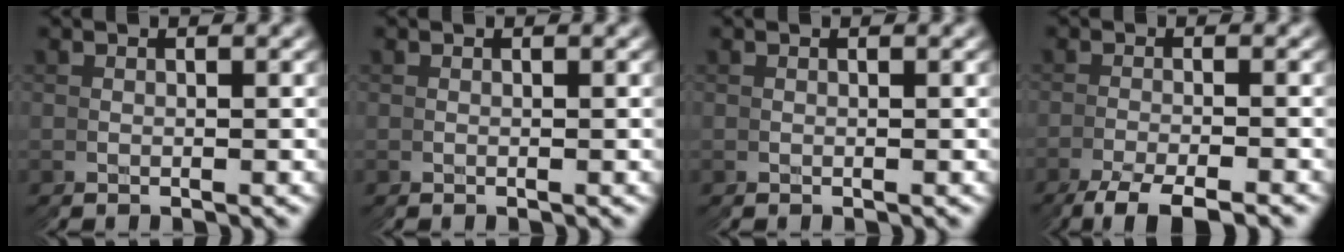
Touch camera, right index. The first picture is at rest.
{"total": 0.0}
{"total": 0.0}
{"total": 3.5, "force": [-3.0, -1.3, 1.1], "torque": [-0.018, 0.011, -0.056]}